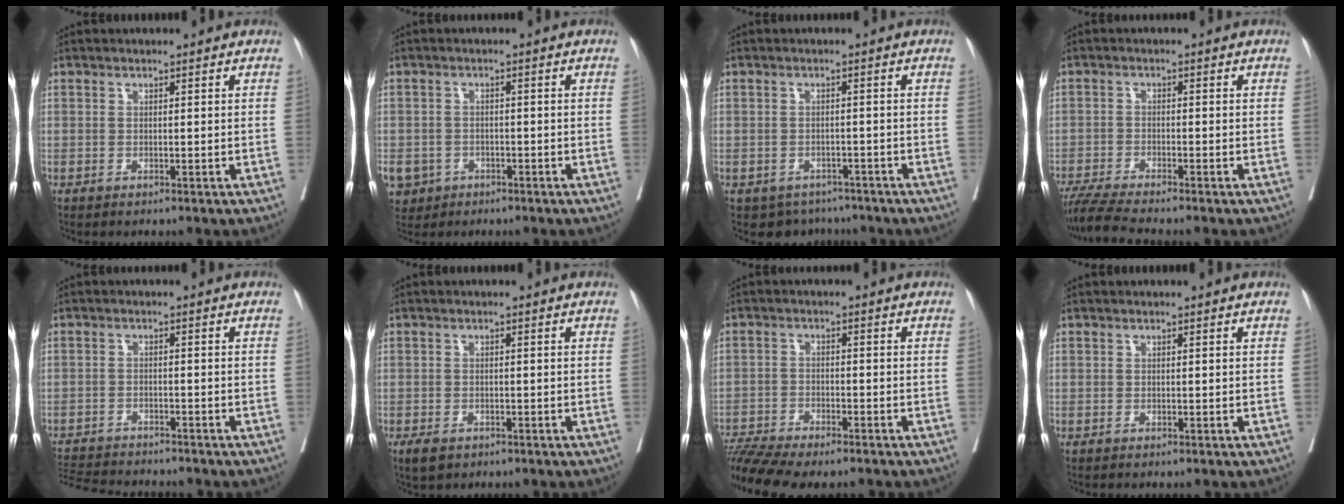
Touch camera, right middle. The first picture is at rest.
{"total": 7.7, "force": [-3.8, 6.3, 2.2], "torque": [-0.061, 0.000, -0.056]}
{"total": 5.2, "force": [-4.2, 3.1, 0.3], "torque": [0.001, 0.008, -0.054]}
{"total": 6.4, "force": [-5.6, -0.8, 2.9], "torque": [-0.050, -0.023, -0.101]}
{"total": 10.2, "force": [-9.6, 1.3, 3.0], "torque": [-0.059, -0.005, -0.147]}
{"total": 3.1, "force": [-2.1, 1.7, 1.7], "torque": [-0.031, -0.005, -0.029]}
{"total": 10.9, "force": [-9.8, 1.1, 4.6], "torque": [-0.083, 0.007, -0.157]}
{"total": 0.0}